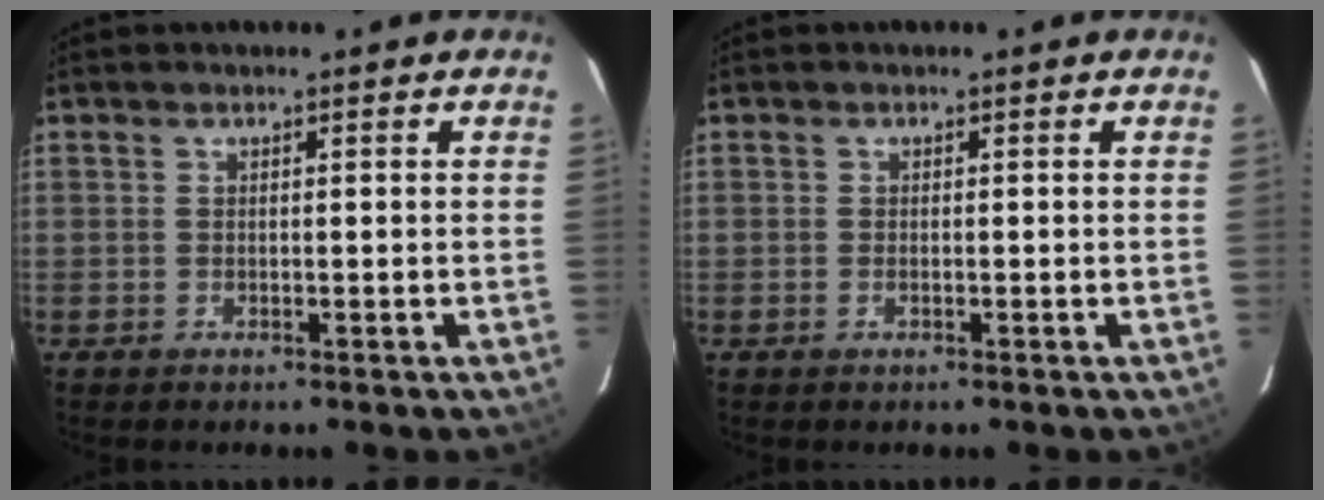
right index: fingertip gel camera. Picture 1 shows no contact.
{"total": 0.5, "force": [-0.3, 0.2, 0.4], "torque": [-0.008, -0.001, -0.005]}